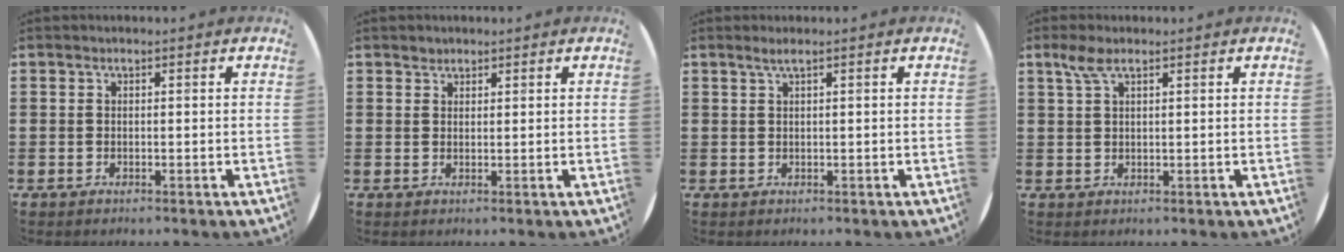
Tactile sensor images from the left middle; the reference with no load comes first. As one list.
[{"total": 1.1, "force": [1.0, 0.5, -0.1], "torque": [0.000, 0.001, 0.020]}, {"total": 1.1, "force": [0.5, -0.1, 1.0], "torque": [-0.018, 0.002, 0.009]}, {"total": 2.5, "force": [1.5, 0.7, 1.9], "torque": [-0.041, 0.006, 0.027]}]